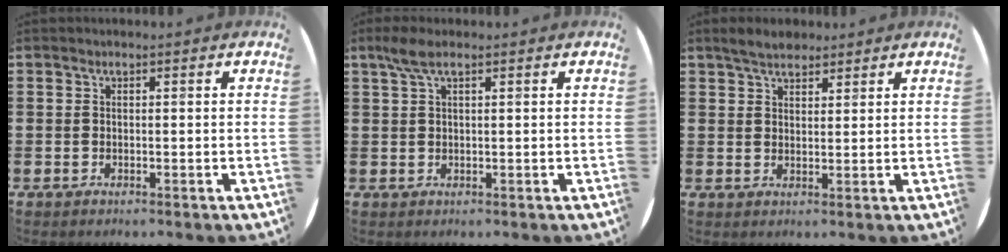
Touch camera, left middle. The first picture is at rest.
{"total": 2.6, "force": [1.6, 0.5, 2.0], "torque": [-0.043, 0.005, 0.027]}
{"total": 3.2, "force": [2.9, 1.1, 0.8], "torque": [-0.013, 0.000, 0.053]}